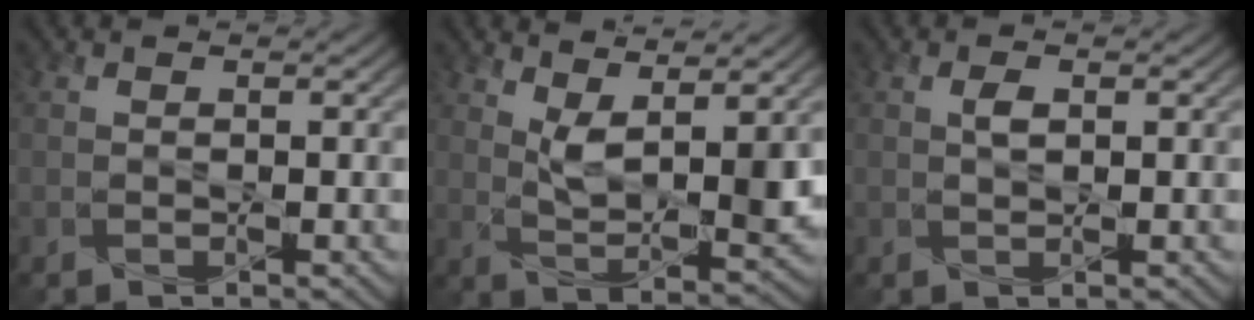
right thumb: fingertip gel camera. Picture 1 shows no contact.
{"total": 6.7, "force": [3.2, 2.3, 5.5], "torque": [-0.106, -0.010, 0.064]}
{"total": 1.4, "force": [0.4, 0.6, 1.2], "torque": [-0.027, 0.000, 0.007]}